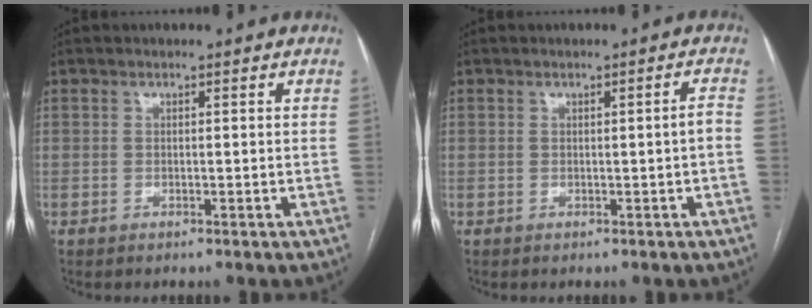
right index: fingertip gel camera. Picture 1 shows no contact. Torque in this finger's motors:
{"motor_torque": [0.10, 0.02, 0.06, 0.02]}